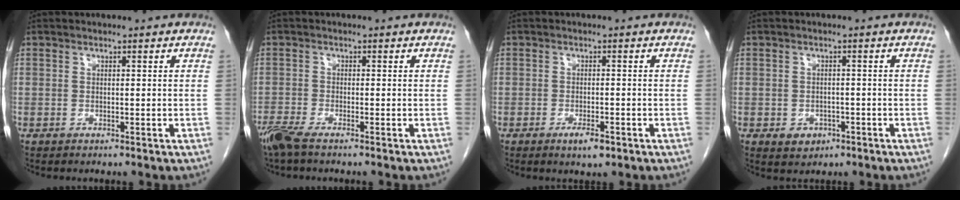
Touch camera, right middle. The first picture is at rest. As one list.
[{"total": 3.8, "force": [-2.9, 0.3, 2.4], "torque": [-0.053, -0.010, -0.061]}, {"total": 2.8, "force": [-1.6, 0.8, 2.2], "torque": [-0.038, -0.002, -0.023]}, {"total": 2.8, "force": [-1.3, 2.2, 1.1], "torque": [-0.015, 0.004, -0.009]}]